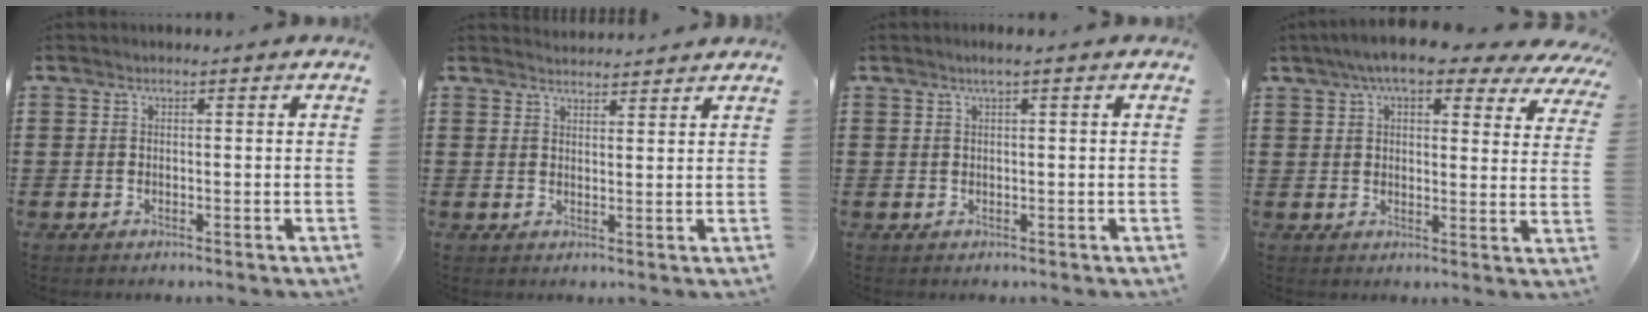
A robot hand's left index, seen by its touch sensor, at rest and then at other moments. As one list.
[{"total": 2.3, "force": [2.3, 0.0, -0.2], "torque": [-0.003, -0.005, 0.045]}, {"total": 1.3, "force": [0.6, 0.0, 1.2], "torque": [-0.022, 0.000, 0.011]}, {"total": 8.0, "force": [6.2, 1.8, 4.6], "torque": [-0.092, -0.016, 0.108]}]